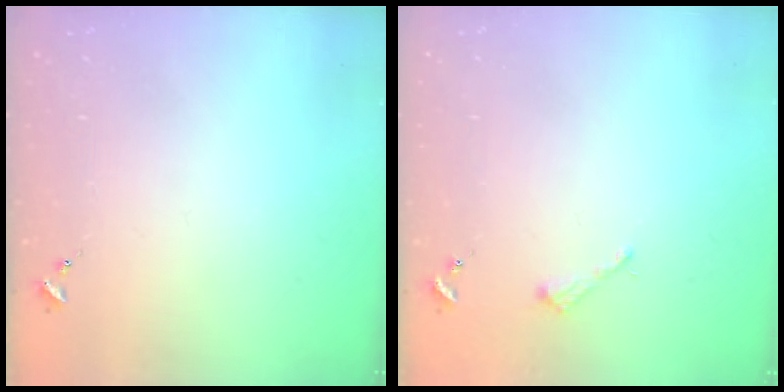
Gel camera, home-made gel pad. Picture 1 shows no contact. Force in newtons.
{"total": 2.6, "press": 2.6, "slide": 0.3}